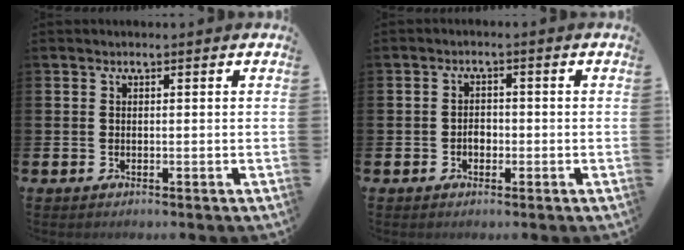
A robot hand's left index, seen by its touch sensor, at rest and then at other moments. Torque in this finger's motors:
{"motor_torque": [-0.02, 0.10, 0.02, 0.00]}